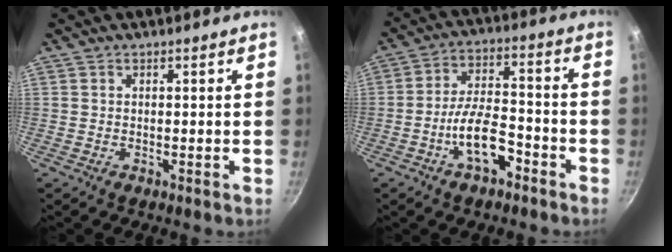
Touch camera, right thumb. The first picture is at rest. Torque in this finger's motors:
{"motor_torque": [3.02, 1.99, 1.42, -0.68, 0.40]}